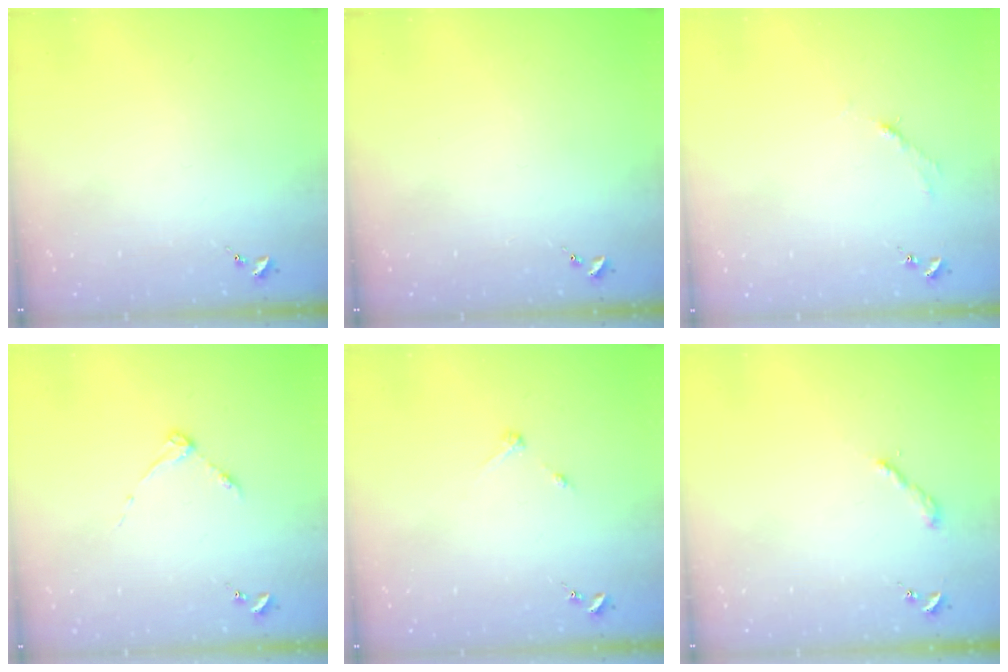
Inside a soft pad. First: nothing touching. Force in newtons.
{"total": 0.0}
{"total": 2.7, "press": 2.7, "slide": 0.4}
{"total": 3.7, "press": 3.7, "slide": 0.4}
{"total": 2.7, "press": 2.7, "slide": 0.3}
{"total": 2.2, "press": 2.2, "slide": 0.2}